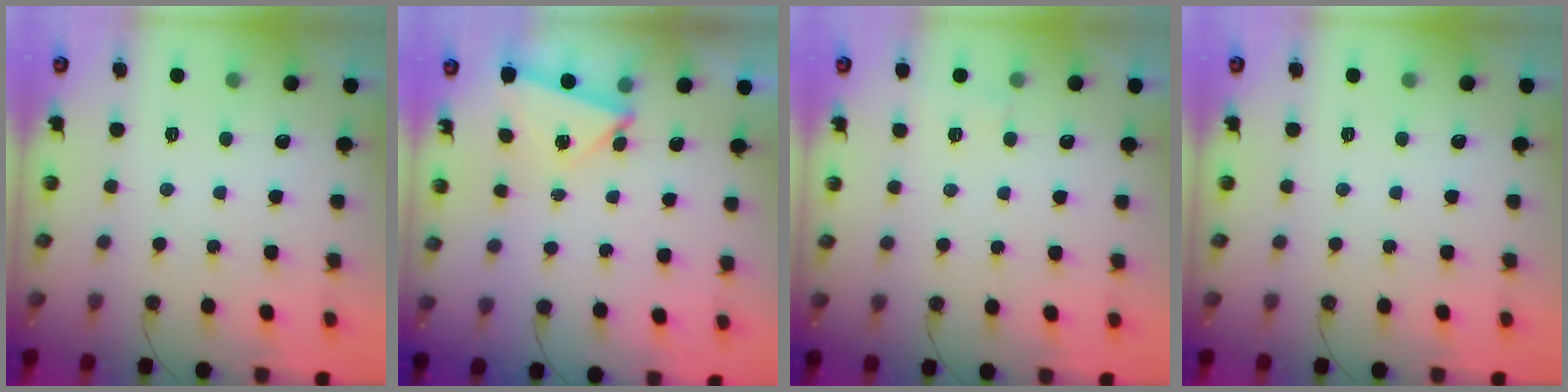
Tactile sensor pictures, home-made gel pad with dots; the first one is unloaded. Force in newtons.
{"total": 3.9, "press": 3.5, "slide": 1.5}
{"total": 2.6, "press": 2.4, "slide": 0.9}
{"total": 0.0}